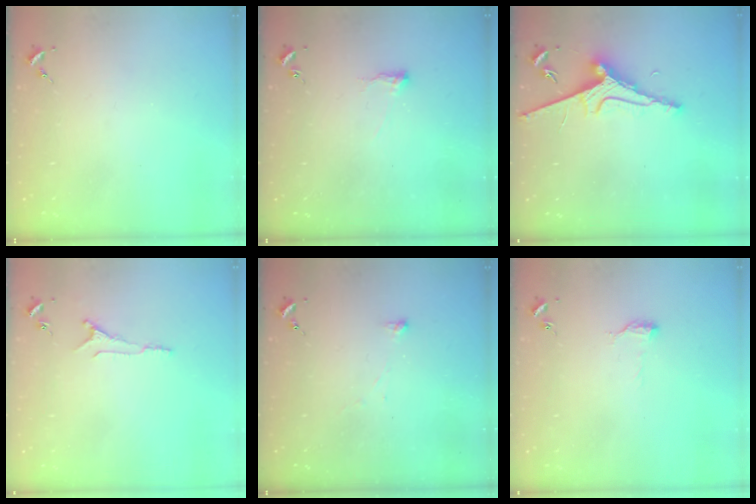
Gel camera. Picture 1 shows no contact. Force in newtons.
{"total": 4.1, "press": 4.1, "slide": 0.7}
{"total": 8.6, "press": 8.5, "slide": 1.1}
{"total": 6.7, "press": 6.6, "slide": 0.8}
{"total": 2.9, "press": 2.9, "slide": 0.3}
{"total": 6.9, "press": 6.9, "slide": 0.6}